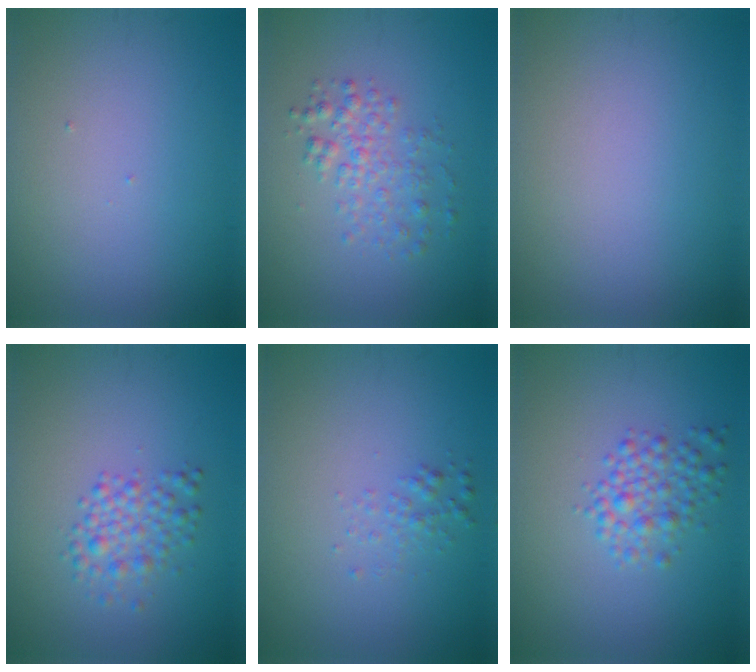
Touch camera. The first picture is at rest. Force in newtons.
{"total": 2.7, "press": 2.7, "slide": 0.0}
{"total": 0.0}
{"total": 2.7, "press": 2.7, "slide": 0.1}
{"total": 1.2, "press": 1.2, "slide": 0.0}
{"total": 2.8, "press": 2.8, "slide": 0.1}